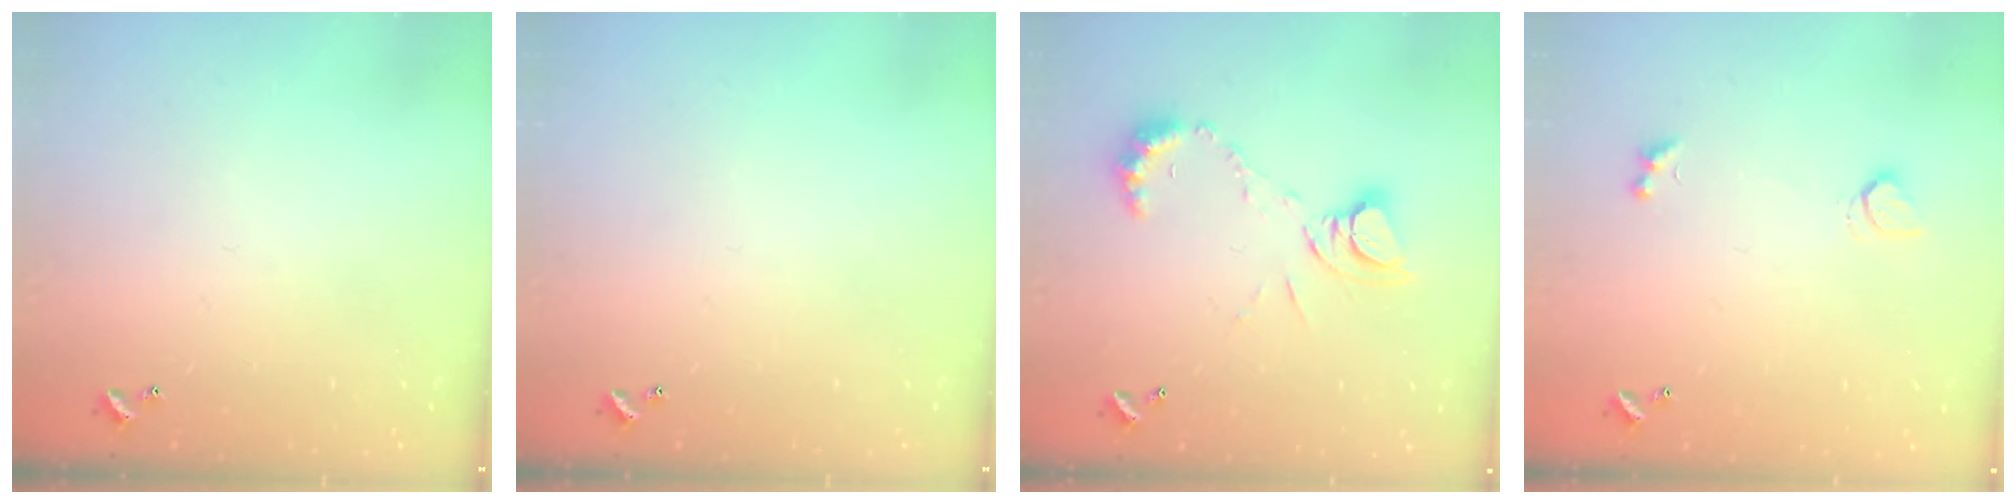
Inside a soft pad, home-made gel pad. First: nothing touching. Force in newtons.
{"total": 0.0}
{"total": 10.0, "press": 10.0, "slide": 0.9}
{"total": 1.8, "press": 1.8, "slide": 0.5}